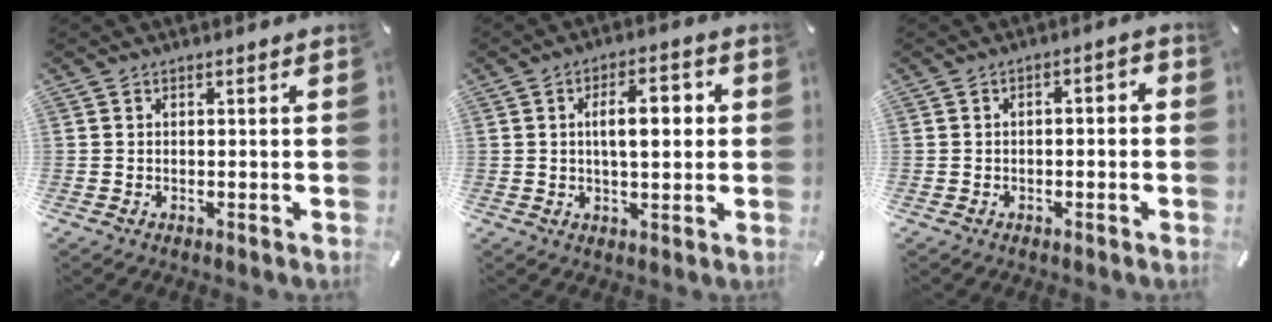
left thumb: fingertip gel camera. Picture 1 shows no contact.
{"total": 8.8, "force": [1.2, 4.0, 7.7], "torque": [-0.116, 0.005, 0.012]}
{"total": 2.9, "force": [-1.8, 1.2, 1.9], "torque": [-0.030, 0.015, -0.034]}